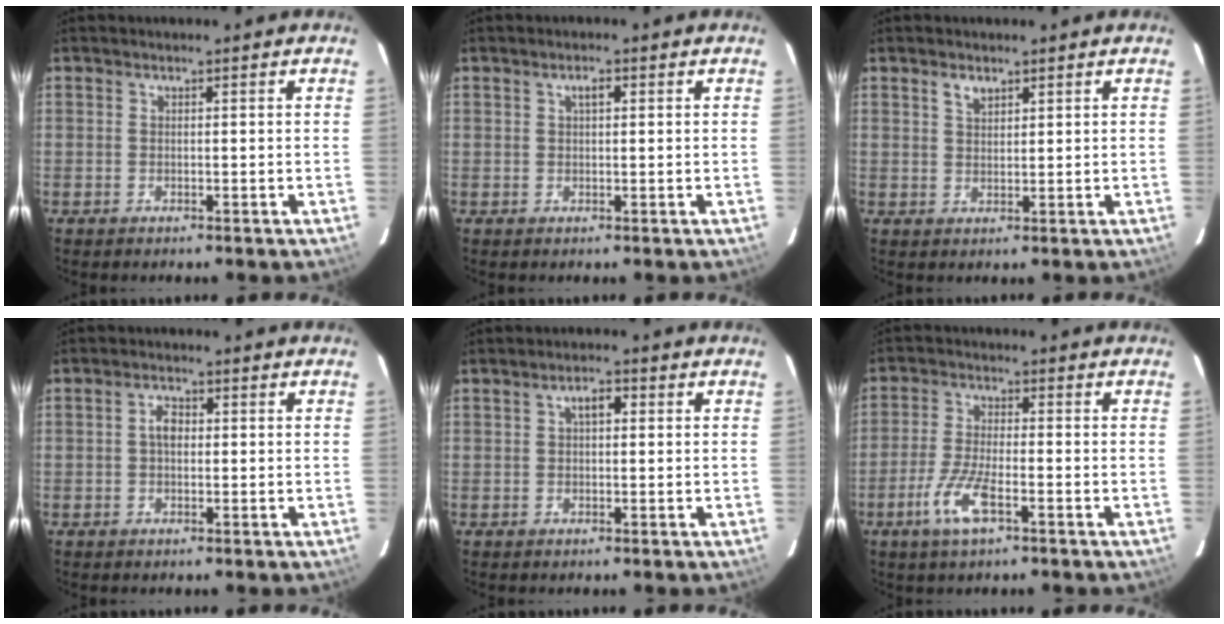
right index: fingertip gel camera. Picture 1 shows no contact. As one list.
[{"total": 1.6, "force": [0.6, 0.7, 1.3], "torque": [-0.022, 0.006, 0.009]}, {"total": 2.3, "force": [1.5, 1.3, 1.2], "torque": [-0.019, 0.005, 0.029]}, {"total": 2.5, "force": [0.1, 1.6, 2.0], "torque": [-0.037, 0.009, 0.001]}, {"total": 2.6, "force": [0.6, 1.4, 2.2], "torque": [-0.037, 0.012, 0.010]}, {"total": 7.5, "force": [-3.8, 2.0, 6.2], "torque": [-0.137, -0.008, -0.075]}]